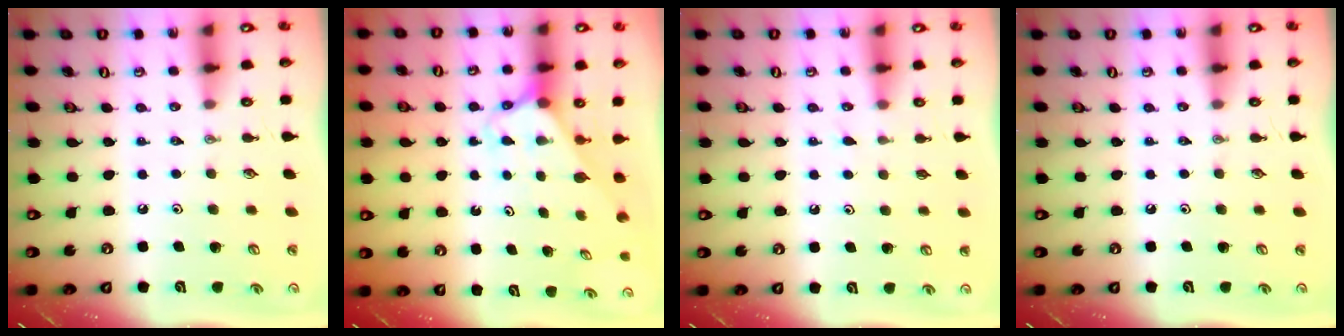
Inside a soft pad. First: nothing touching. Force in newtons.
{"total": 2.6, "press": 2.6, "slide": 0.2}
{"total": 5.5, "press": 5.5, "slide": 0.5}
{"total": 0.0}